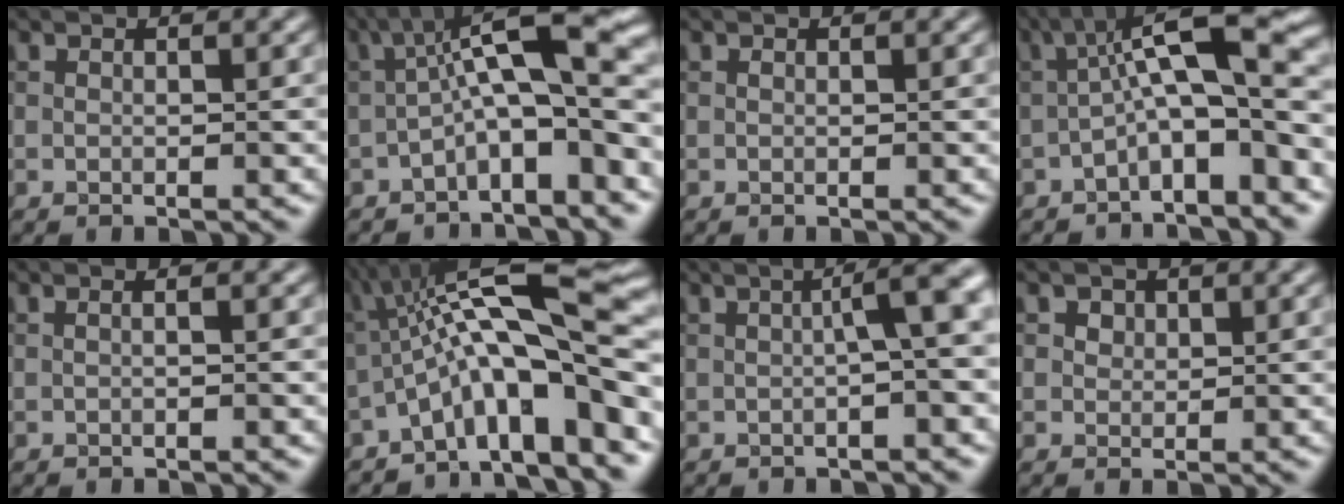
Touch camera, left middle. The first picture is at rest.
{"total": 9.9, "force": [-1.8, 2.4, 9.5], "torque": [-0.147, 0.038, -0.037]}
{"total": 0.0}
{"total": 8.9, "force": [-1.6, 2.1, 8.5], "torque": [-0.135, 0.037, -0.039]}
{"total": 0.6, "force": [-0.1, 0.1, 0.6], "torque": [-0.015, 0.000, -0.009]}
{"total": 12.6, "force": [-2.7, 2.9, 11.9], "torque": [-0.186, 0.034, -0.046]}
{"total": 4.2, "force": [-0.1, 0.5, 4.2], "torque": [-0.061, 0.021, -0.008]}
{"total": 1.5, "force": [0.8, 1.1, 0.4], "torque": [-0.005, 0.004, 0.008]}